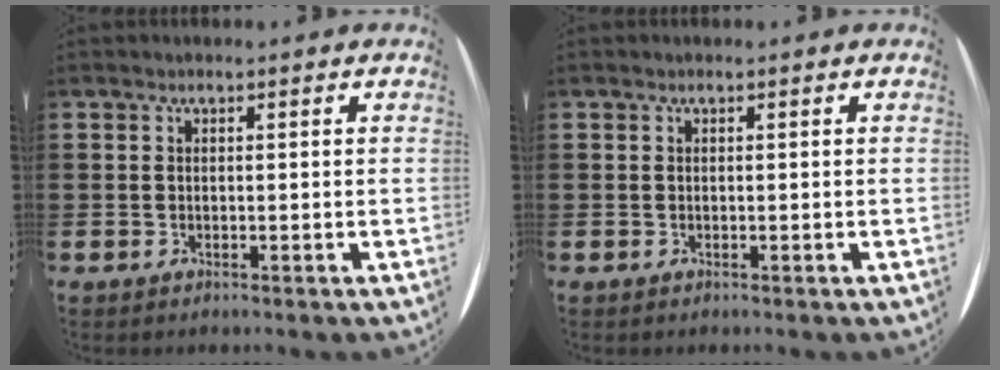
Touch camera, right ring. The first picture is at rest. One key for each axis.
{"total": 0.0}